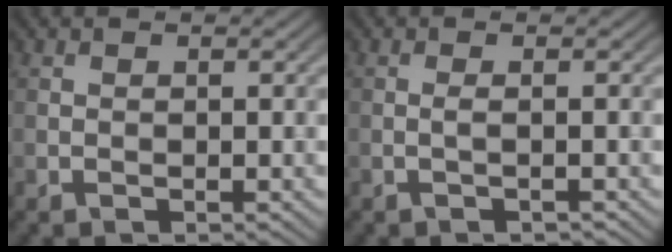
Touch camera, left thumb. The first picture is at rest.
{"total": 1.1, "force": [-0.4, 0.1, 1.1], "torque": [-0.018, 0.004, -0.012]}